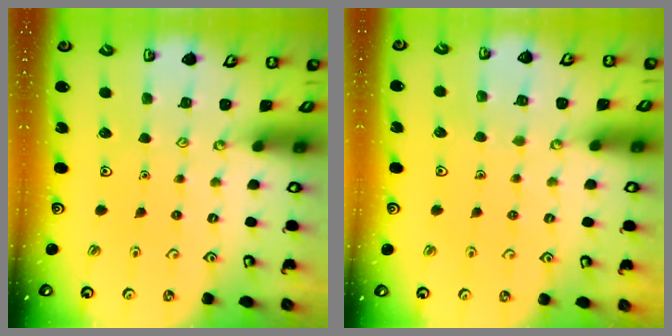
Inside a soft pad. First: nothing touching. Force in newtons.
{"total": 3.8, "press": 3.7, "slide": 0.3}